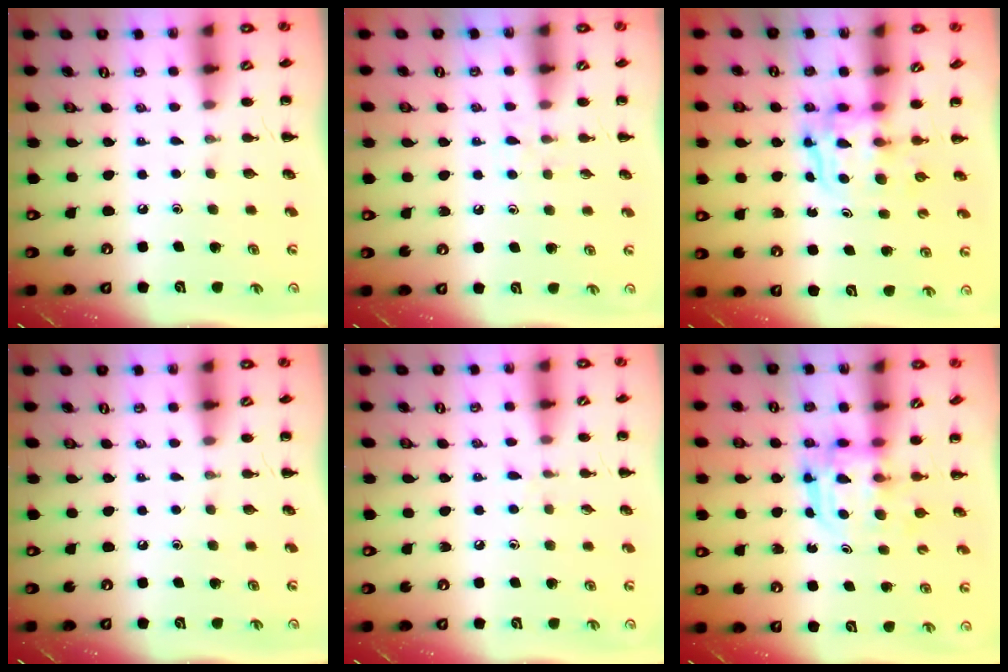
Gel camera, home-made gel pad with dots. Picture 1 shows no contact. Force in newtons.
{"total": 4.1, "press": 3.7, "slide": 1.8}
{"total": 3.4, "press": 3.3, "slide": 0.3}
{"total": 0.0}
{"total": 5.6, "press": 5.0, "slide": 2.4}
{"total": 3.0, "press": 3.0, "slide": 0.2}